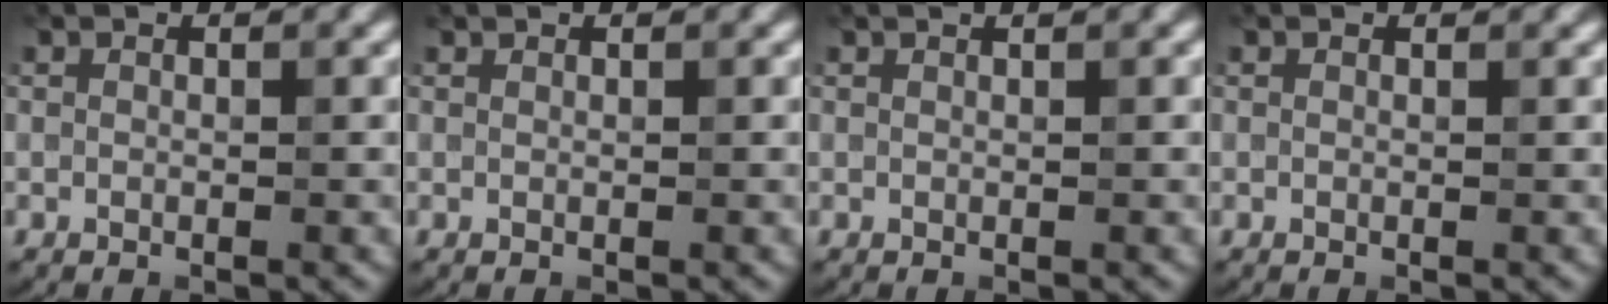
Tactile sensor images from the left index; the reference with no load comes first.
{"total": 0.0}
{"total": 0.7, "force": [0.6, 0.1, 0.4], "torque": [-0.007, -0.003, 0.004]}
{"total": 0.6, "force": [0.6, 0.1, 0.1], "torque": [-0.005, -0.005, 0.005]}